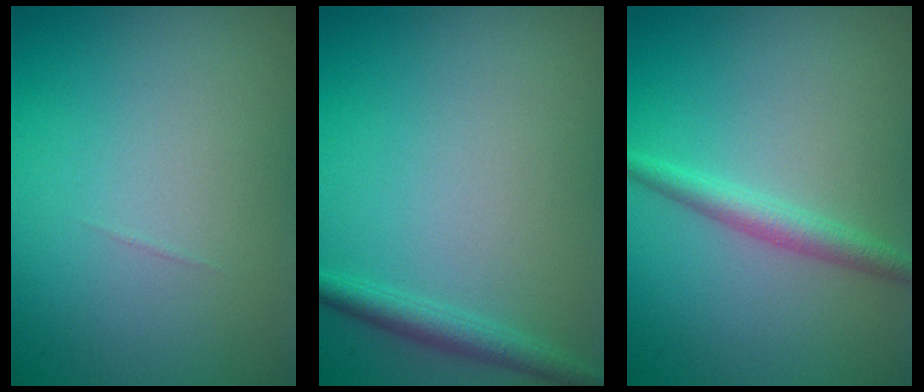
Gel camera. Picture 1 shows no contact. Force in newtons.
{"total": 2.1, "press": 2.1, "slide": 0.1}
{"total": 2.1, "press": 2.1, "slide": 0.1}